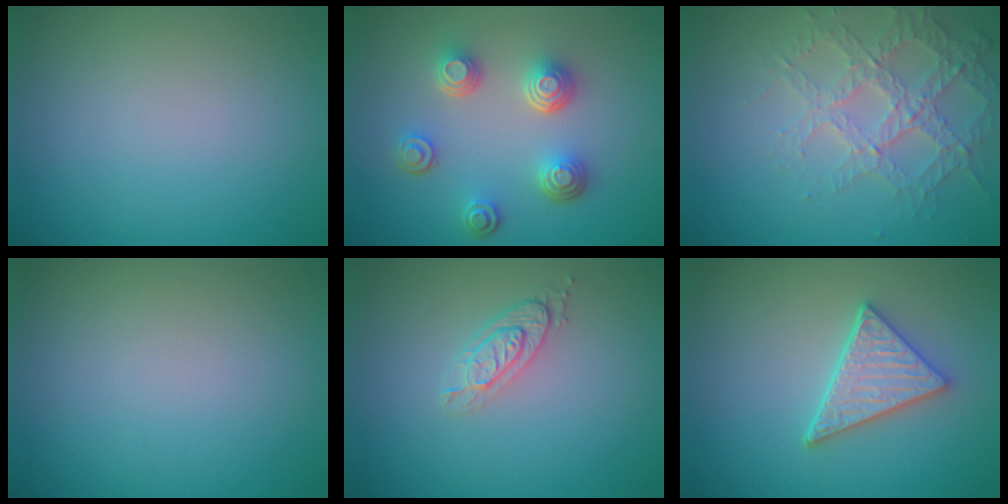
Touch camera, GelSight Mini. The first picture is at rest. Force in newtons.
{"total": 4.6, "press": 3.5, "slide": 3.0}
{"total": 3.6, "press": 3.4, "slide": 1.4}
{"total": 0.0}
{"total": 2.1, "press": 1.9, "slide": 0.8}
{"total": 4.3, "press": 3.6, "slide": 2.3}